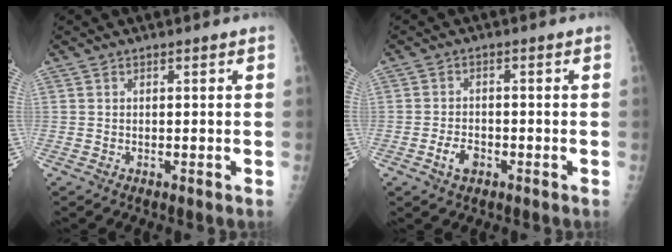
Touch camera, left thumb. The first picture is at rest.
{"total": 3.6, "force": [-1.7, 2.3, 2.2], "torque": [-0.035, 0.010, -0.030]}